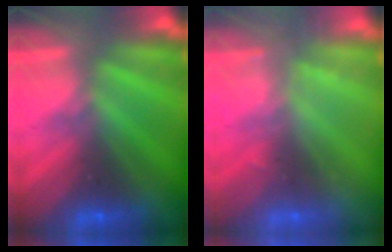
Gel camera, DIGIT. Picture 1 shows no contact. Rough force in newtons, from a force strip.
{"total": 2.3}